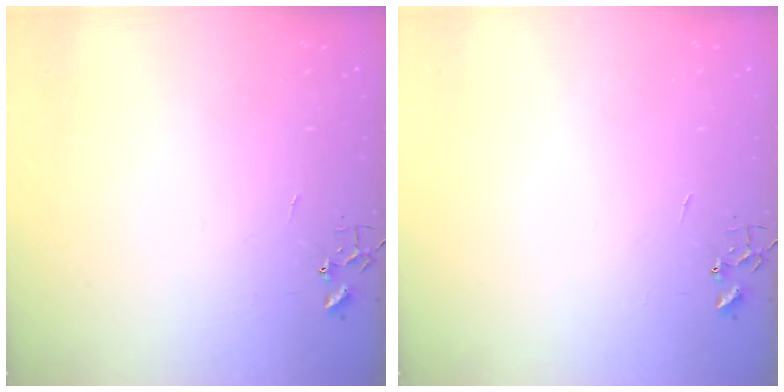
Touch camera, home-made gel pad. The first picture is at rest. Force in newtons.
{"total": 0.0}